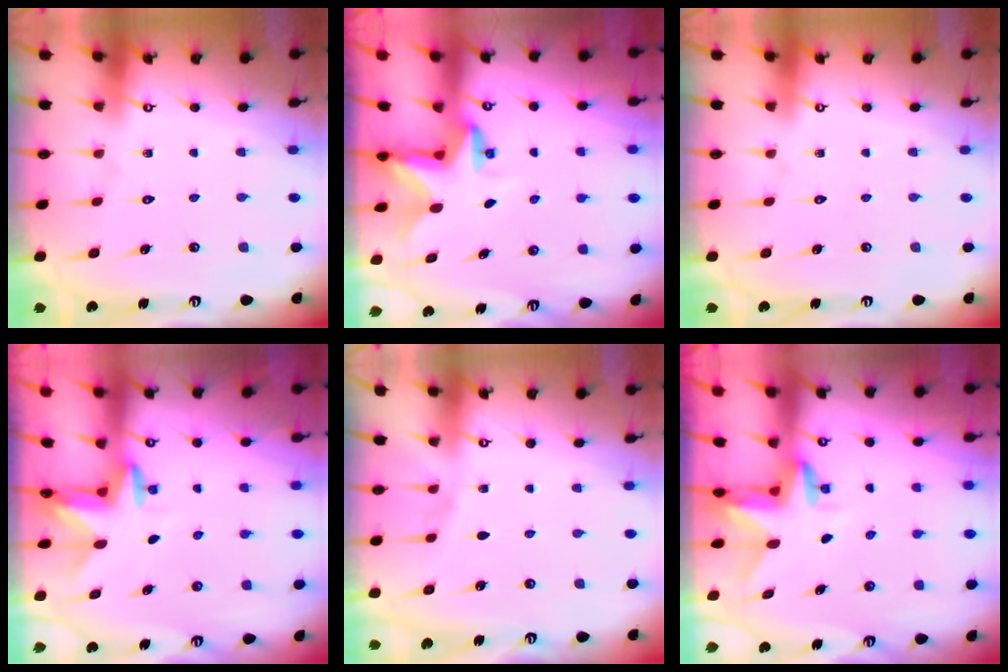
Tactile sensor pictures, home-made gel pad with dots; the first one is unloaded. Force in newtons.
{"total": 2.9, "press": 2.9, "slide": 0.2}
{"total": 0.0}
{"total": 2.7, "press": 2.7, "slide": 0.2}
{"total": 2.8, "press": 2.7, "slide": 0.3}
{"total": 2.9, "press": 2.9, "slide": 0.2}